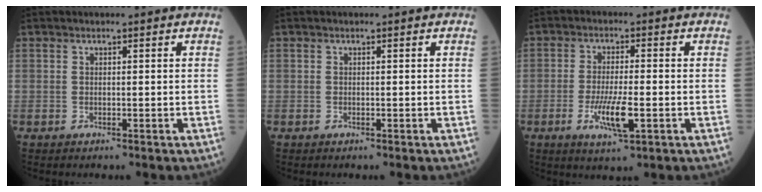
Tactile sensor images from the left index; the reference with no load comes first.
{"total": 0.0}
{"total": 6.4, "force": [-2.1, 0.9, 5.9], "torque": [-0.117, -0.011, -0.036]}